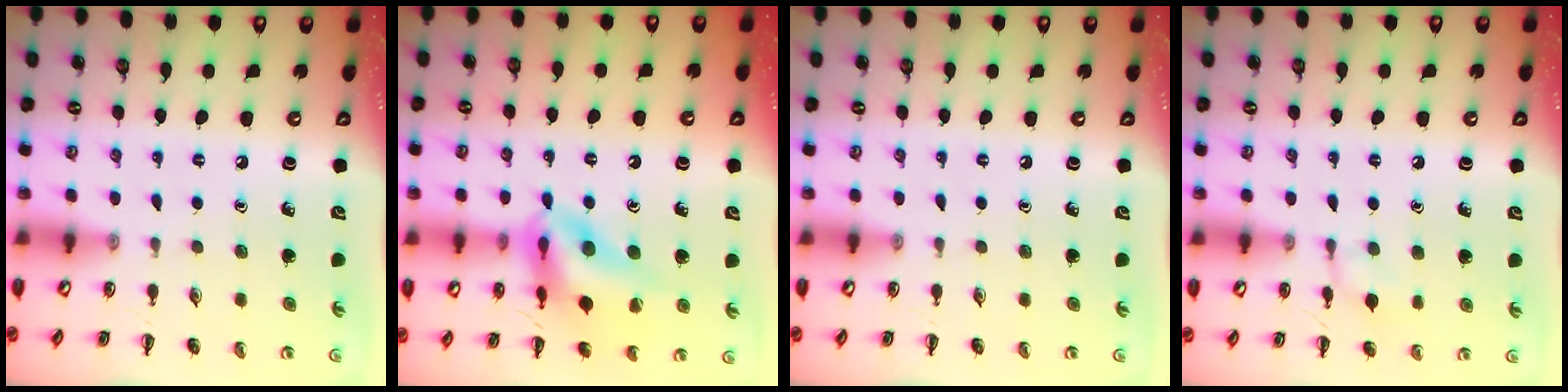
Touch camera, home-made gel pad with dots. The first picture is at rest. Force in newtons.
{"total": 15.0, "press": 14.8, "slide": 2.8}
{"total": 0.0}
{"total": 7.9, "press": 7.6, "slide": 2.3}